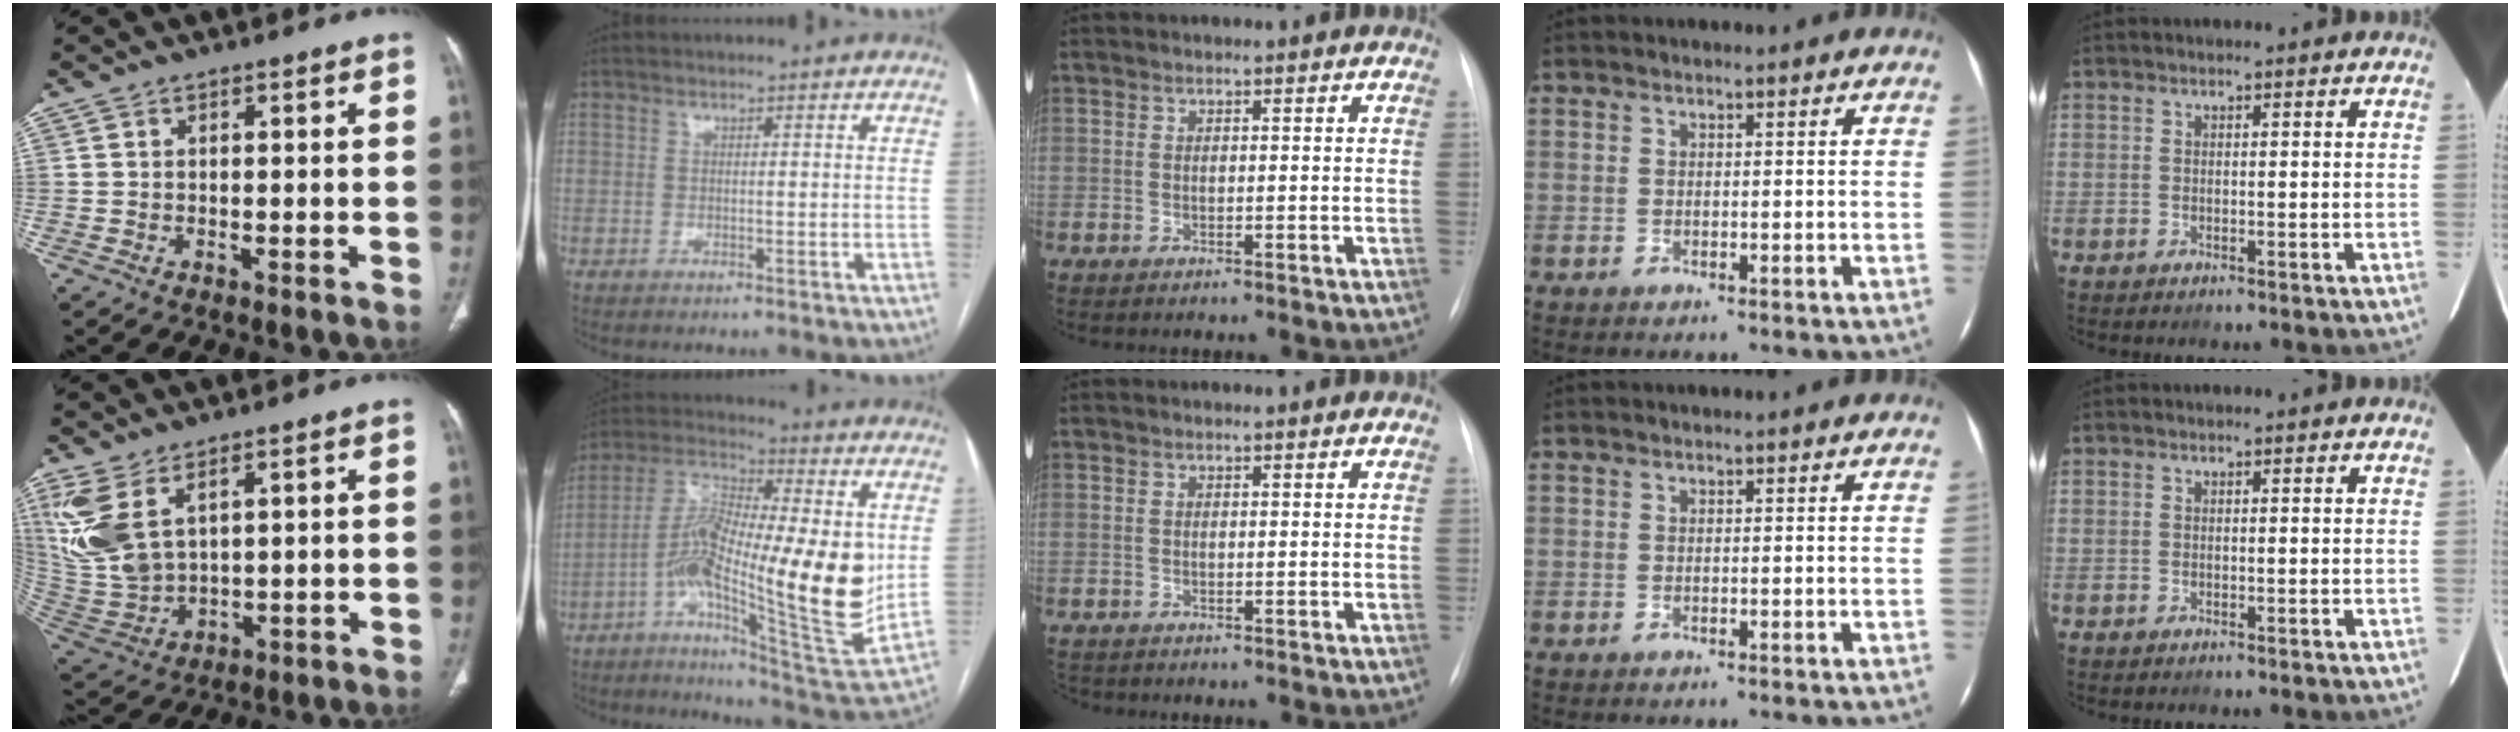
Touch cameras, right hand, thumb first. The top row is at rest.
{"thumb": {"total": 13.6, "force": [6.0, 7.4, 9.8], "torque": [-0.221, -0.018, 0.146]}, "index": {"total": 20.9, "force": [-1.2, 3.8, 20.5], "torque": [-0.356, 0.004, -0.020]}, "middle": {"total": 1.5, "force": [-1.3, 0.8, 0.2], "torque": [-0.007, -0.002, -0.019]}}